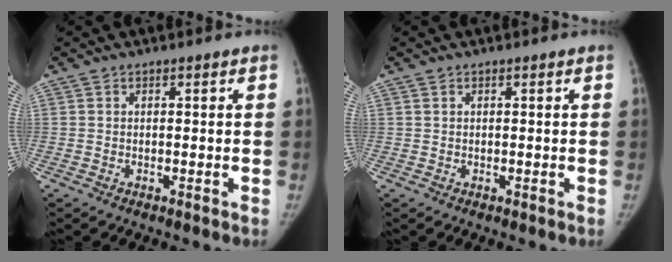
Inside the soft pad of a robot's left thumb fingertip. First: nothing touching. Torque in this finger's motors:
{"motor_torque": [-0.38, 0.27, -0.05, 0.50, 0.03]}